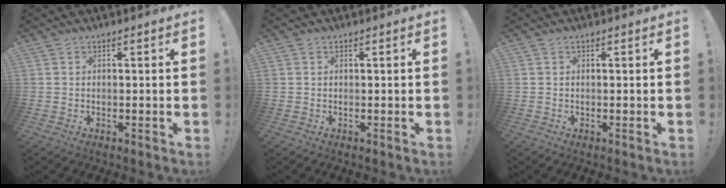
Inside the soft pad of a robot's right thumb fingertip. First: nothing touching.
{"total": 0.0}
{"total": 0.0}